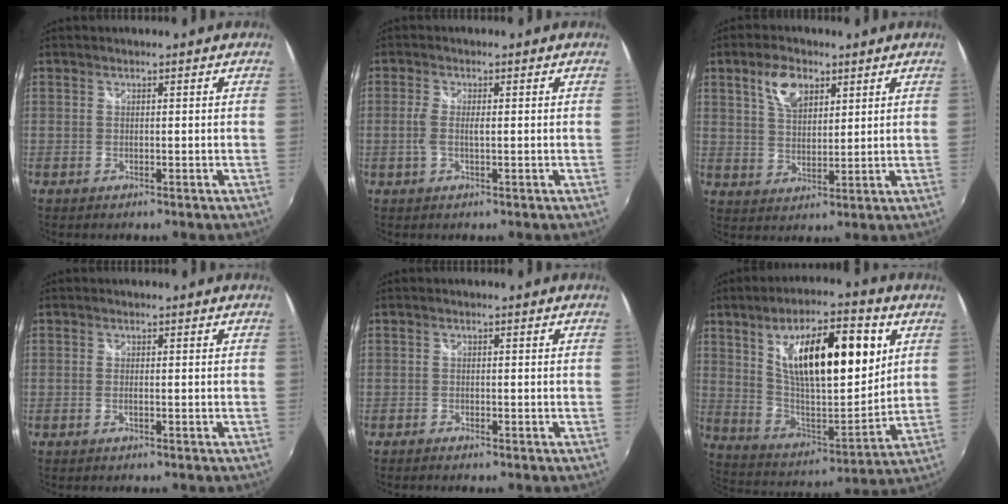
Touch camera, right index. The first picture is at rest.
{"total": 3.0, "force": [-0.2, 0.9, 2.9], "torque": [-0.063, -0.001, -0.005]}
{"total": 7.3, "force": [3.8, 3.9, 4.8], "torque": [-0.088, 0.013, 0.070]}
{"total": 1.1, "force": [-0.3, 0.1, 1.0], "torque": [-0.019, 0.000, -0.007]}
{"total": 1.0, "force": [-0.8, 0.3, 0.4], "torque": [-0.013, -0.003, -0.018]}
{"total": 22.3, "force": [7.9, 8.3, 19.0], "torque": [-0.311, 0.004, 0.139]}